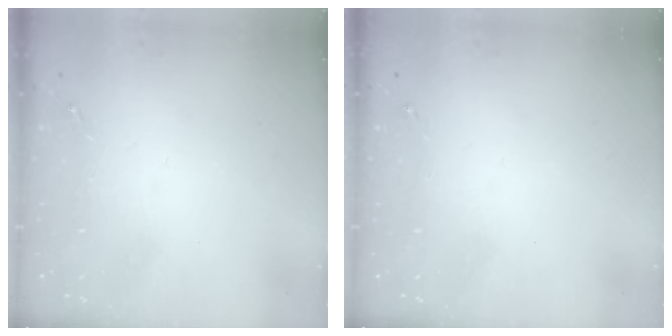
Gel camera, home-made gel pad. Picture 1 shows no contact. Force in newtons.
{"total": 0.0}